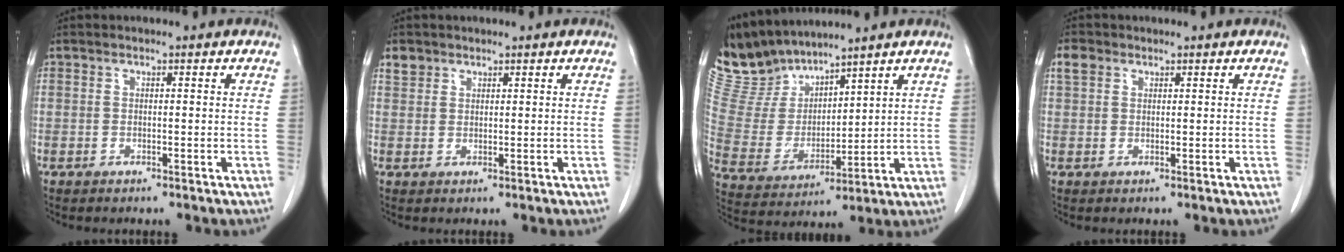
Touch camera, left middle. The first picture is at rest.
{"total": 1.9, "force": [1.4, 1.3, 0.1], "torque": [0.001, 0.007, 0.026]}
{"total": 10.5, "force": [10.2, 2.1, 1.3], "torque": [-0.051, 0.005, 0.230]}
{"total": 2.3, "force": [1.3, 1.7, 0.8], "torque": [-0.019, 0.011, 0.025]}